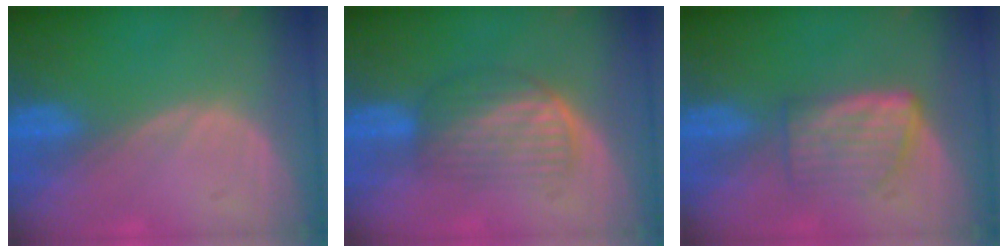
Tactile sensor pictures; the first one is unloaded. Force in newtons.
{"total": 6.0, "press": 5.5, "slide": 2.3}
{"total": 6.1, "press": 5.4, "slide": 2.7}